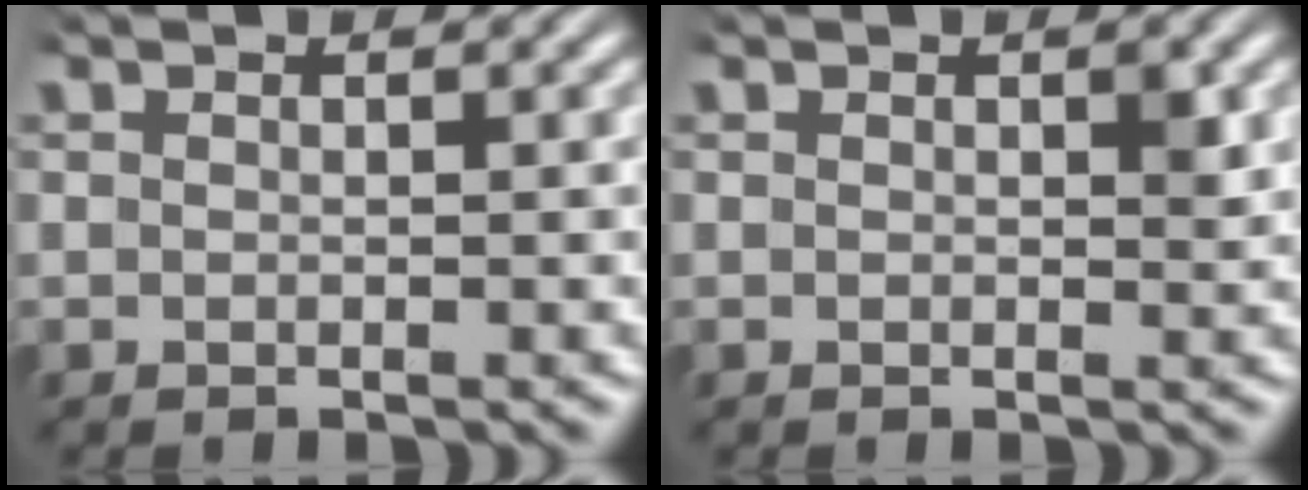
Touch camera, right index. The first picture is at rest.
{"total": 0.7, "force": [0.3, 0.3, 0.6], "torque": [-0.004, -0.002, 0.004]}